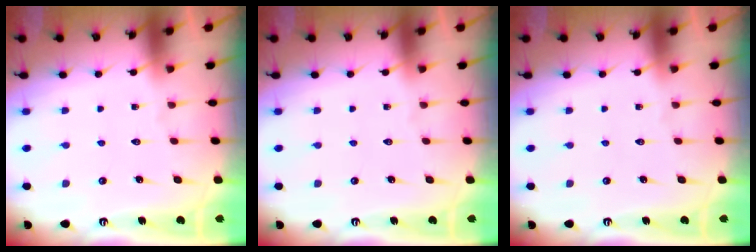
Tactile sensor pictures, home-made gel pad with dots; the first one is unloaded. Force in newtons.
{"total": 0.0}
{"total": 0.0}